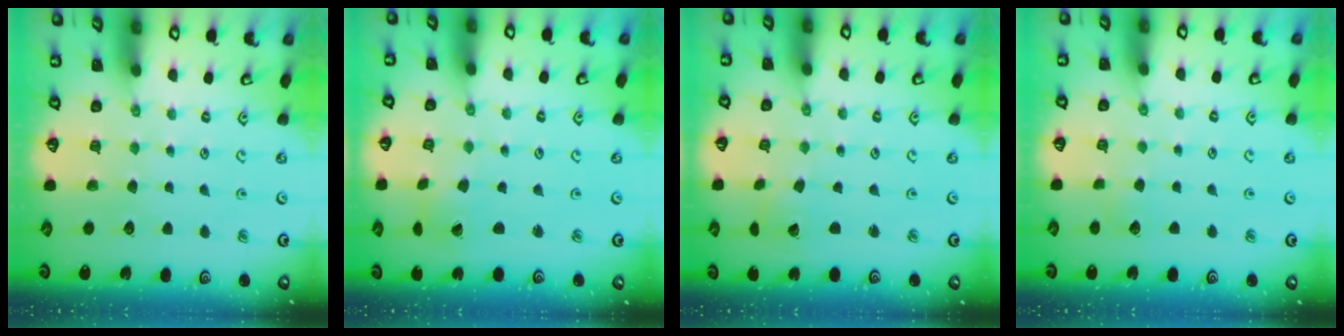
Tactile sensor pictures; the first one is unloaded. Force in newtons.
{"total": 2.2, "press": 2.2, "slide": 0.3}
{"total": 2.2, "press": 2.2, "slide": 0.1}
{"total": 2.9, "press": 2.9, "slide": 0.4}